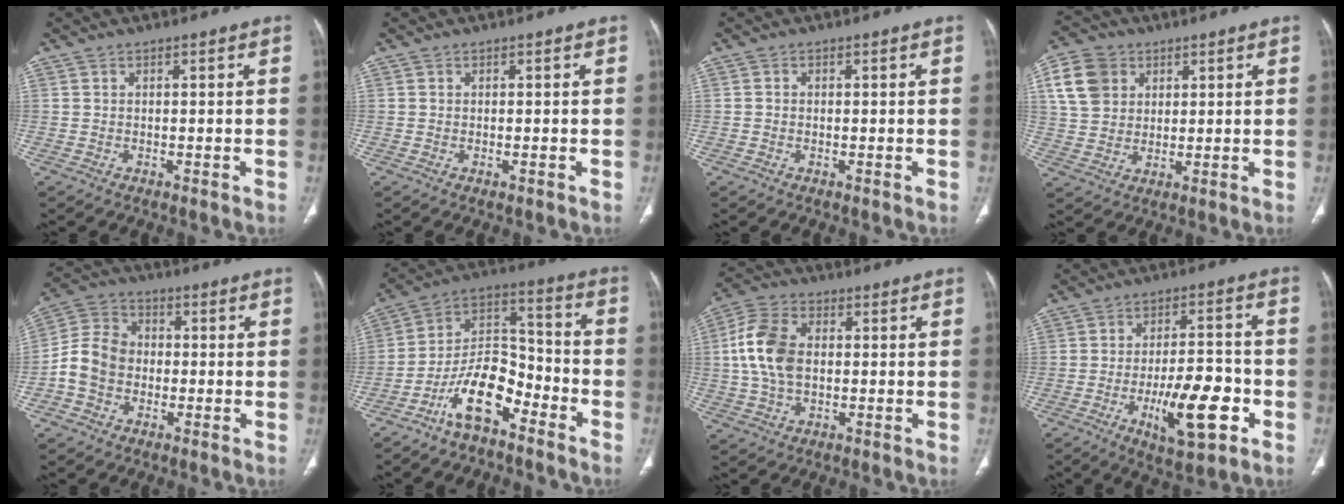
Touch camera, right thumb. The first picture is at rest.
{"total": 0.6, "force": [-0.3, 0.1, 0.5], "torque": [-0.011, -0.002, -0.005]}
{"total": 0.6, "force": [-0.2, 0.5, 0.2], "torque": [-0.001, 0.002, -0.010]}
{"total": 9.7, "force": [3.6, 7.8, 4.6], "torque": [-0.068, 0.000, 0.069]}
{"total": 9.3, "force": [-1.8, 7.7, 4.9], "torque": [-0.082, 0.034, -0.046]}
{"total": 12.9, "force": [-8.1, 5.8, 8.3], "torque": [-0.141, 0.077, -0.157]}
{"total": 10.9, "force": [0.7, 7.0, 8.4], "torque": [-0.171, 0.016, 0.010]}
{"total": 13.9, "force": [-5.0, 5.0, 12.0], "torque": [-0.179, 0.021, -0.076]}